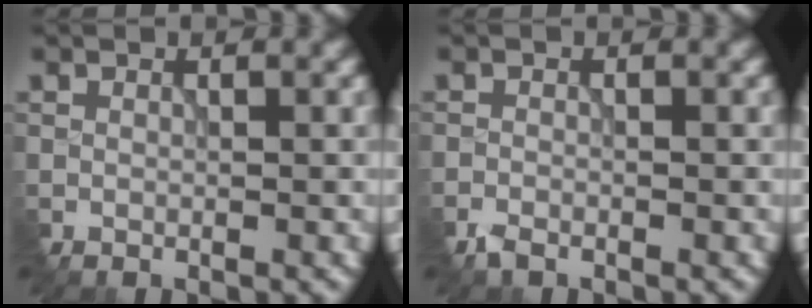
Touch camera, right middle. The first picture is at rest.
{"total": 1.6, "force": [-1.4, 0.6, 0.6], "torque": [-0.018, -0.004, -0.029]}